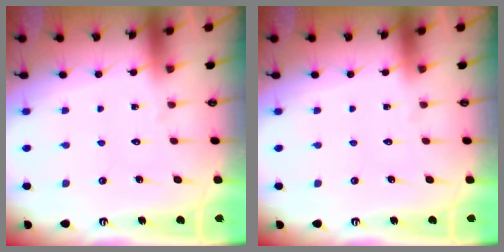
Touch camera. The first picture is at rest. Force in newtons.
{"total": 0.0}